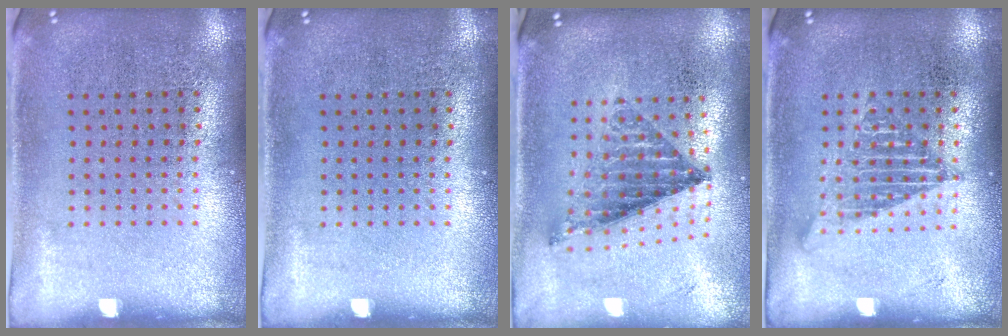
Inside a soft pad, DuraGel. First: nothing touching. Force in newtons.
{"total": 0.0}
{"total": 0.8, "press": 0.8, "slide": 0.2}
{"total": 1.1, "press": 1.1, "slide": 0.1}